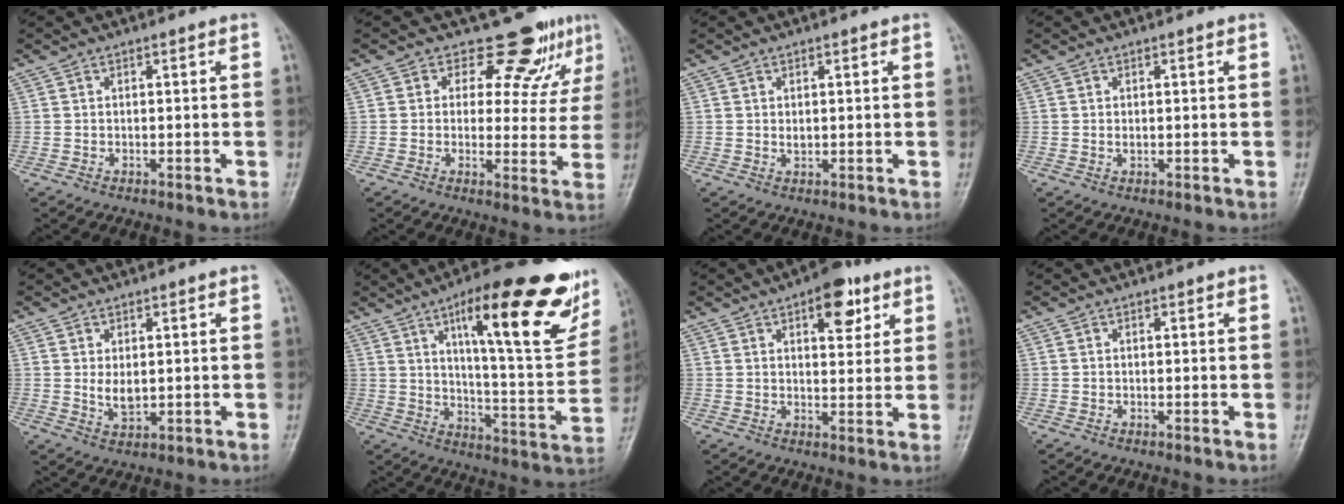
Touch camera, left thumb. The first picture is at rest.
{"total": 9.8, "force": [7.5, 5.2, 3.6], "torque": [-0.003, -0.050, 0.085]}
{"total": 1.4, "force": [0.4, 0.9, 0.9], "torque": [-0.010, -0.004, 0.009]}
{"total": 0.9, "force": [0.2, 0.6, 0.6], "torque": [-0.009, -0.001, 0.005]}
{"total": 3.8, "force": [0.7, 2.4, 2.9], "torque": [-0.042, -0.013, 0.019]}
{"total": 26.0, "force": [13.5, 6.8, 21.2], "torque": [-0.261, -0.045, 0.200]}
{"total": 9.0, "force": [4.6, 4.4, 6.3], "torque": [-0.055, -0.016, 0.059]}
{"total": 0.7, "force": [0.4, 0.5, 0.2], "torque": [0.003, -0.001, 0.002]}